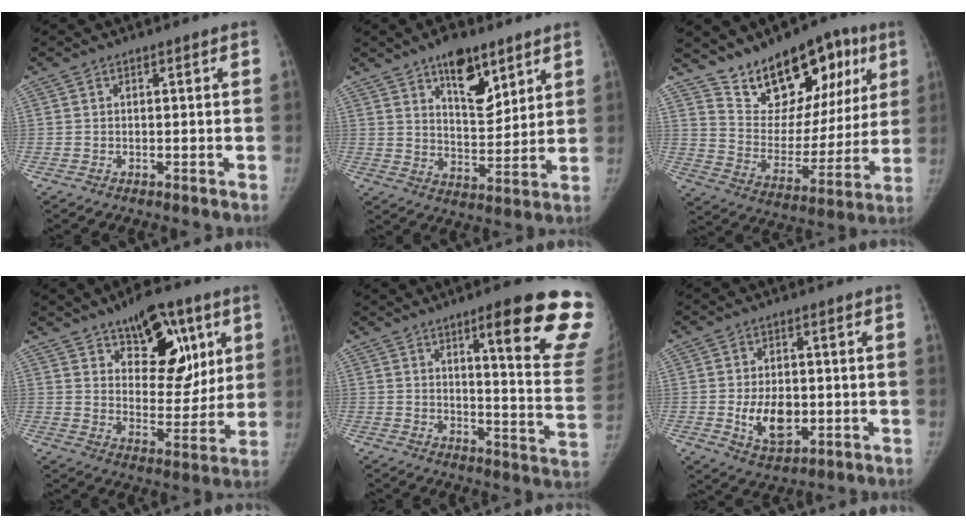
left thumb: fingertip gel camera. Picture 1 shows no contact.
{"total": 11.4, "force": [7.0, 5.4, 7.2], "torque": [-0.084, -0.047, 0.120]}
{"total": 20.3, "force": [12.3, 11.3, 11.5], "torque": [-0.103, -0.051, 0.200]}
{"total": 16.6, "force": [8.2, 9.1, 11.1], "torque": [-0.098, -0.044, 0.130]}
{"total": 21.0, "force": [13.1, 2.8, 16.2], "torque": [-0.171, -0.072, 0.167]}
{"total": 8.7, "force": [-1.1, 5.6, 6.6], "torque": [-0.086, -0.009, -0.006]}